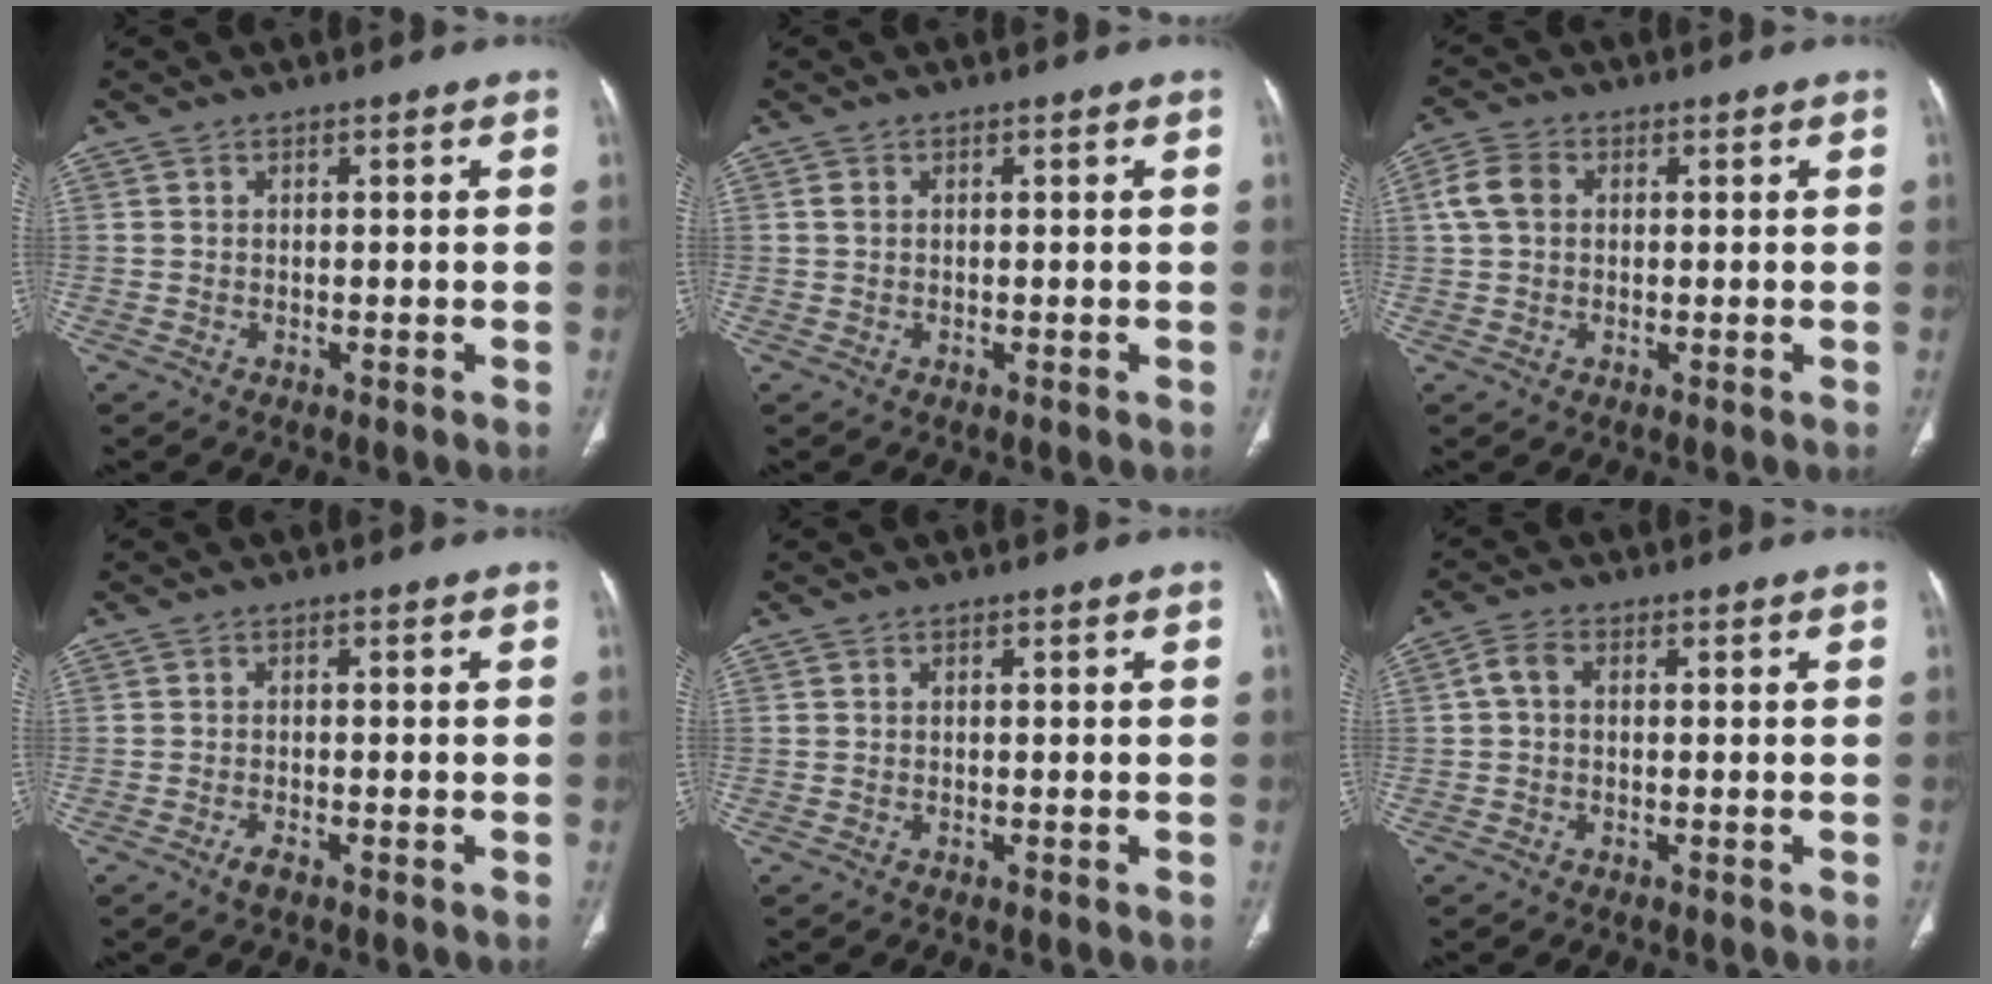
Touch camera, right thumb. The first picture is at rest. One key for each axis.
{"total": 0.9, "fx": 0.3, "fy": 0.6, "fz": 0.6, "tx": -0.011, "ty": 0.003, "tz": 0.007}
{"total": 5.5, "fx": 1.1, "fy": 4.1, "fz": 3.5, "tx": -0.072, "ty": 0.011, "tz": 0.019}
{"total": 1.7, "fx": -1.1, "fy": 0.5, "fz": 1.1, "tx": -0.029, "ty": 0.002, "tz": -0.022}
{"total": 0.0}
{"total": 2.8, "fx": 0.1, "fy": 1.8, "fz": 2.2, "tx": -0.042, "ty": 0.008, "tz": -0.004}